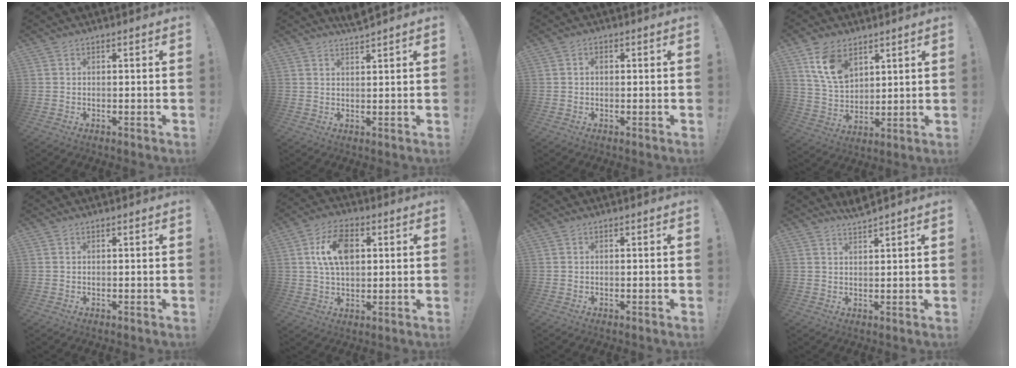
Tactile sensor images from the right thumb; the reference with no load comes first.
{"total": 2.7, "force": [2.5, -0.2, 1.0], "torque": [-0.016, -0.015, 0.044]}
{"total": 1.2, "force": [-0.2, 0.8, 0.8], "torque": [-0.022, 0.008, -0.002]}
{"total": 12.7, "force": [6.7, 8.2, 6.9], "torque": [-0.132, -0.021, 0.132]}
{"total": 0.0}
{"total": 11.9, "force": [3.0, 7.4, 8.8], "torque": [-0.151, 0.009, 0.056]}
{"total": 0.0}
{"total": 3.0, "force": [2.7, -0.4, 1.2], "torque": [-0.020, -0.015, 0.047]}